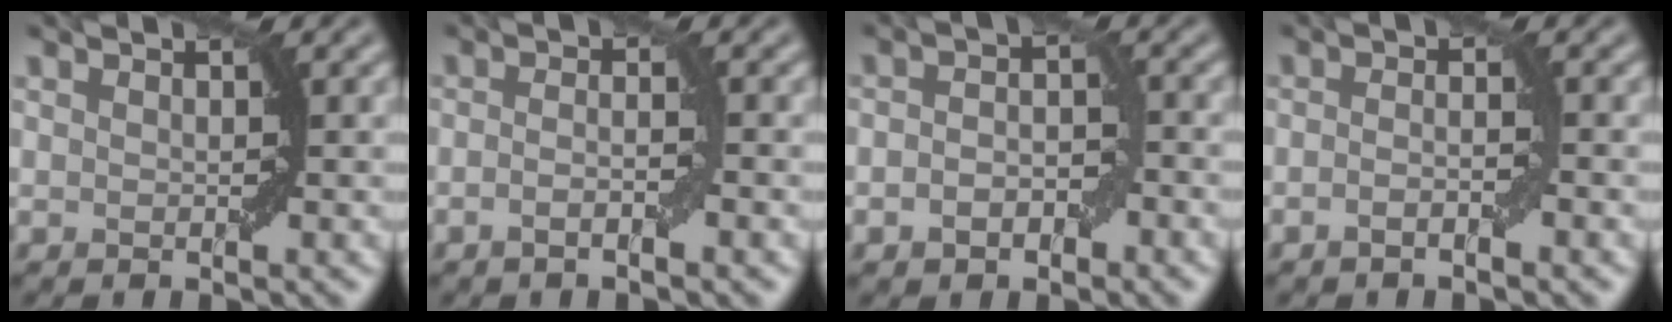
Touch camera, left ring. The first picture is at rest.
{"total": 1.8, "force": [-0.8, 0.2, 1.6], "torque": [-0.029, 0.001, -0.016]}
{"total": 2.9, "force": [-1.1, 1.8, 2.1], "torque": [-0.032, 0.003, -0.022]}
{"total": 1.5, "force": [-0.8, 0.2, 1.3], "torque": [-0.023, 0.002, -0.016]}